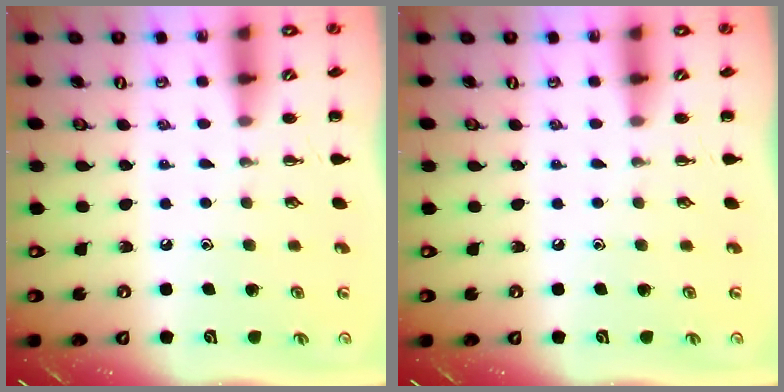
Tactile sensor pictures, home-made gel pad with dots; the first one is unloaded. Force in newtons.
{"total": 0.0}